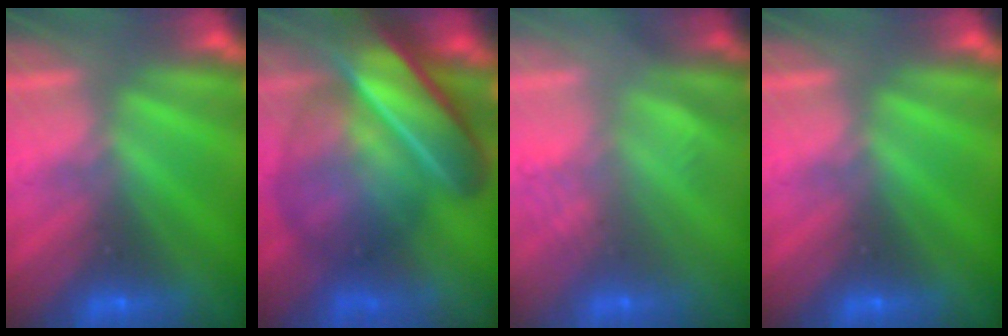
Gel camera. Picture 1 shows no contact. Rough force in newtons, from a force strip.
{"total": 5.9}
{"total": 3.2}
{"total": 0.0}